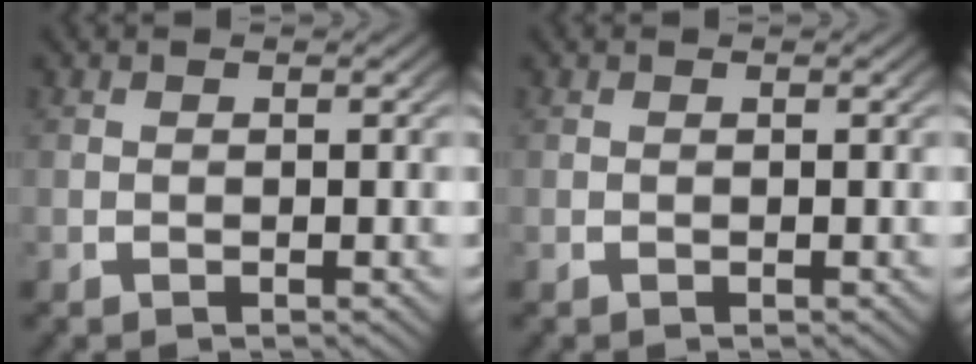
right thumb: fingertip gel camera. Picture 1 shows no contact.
{"total": 0.0}